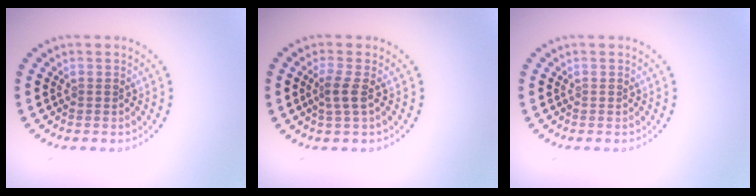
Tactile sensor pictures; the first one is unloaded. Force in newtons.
{"total": 1.7, "press": 1.3, "slide": 1.1}
{"total": 0.0}